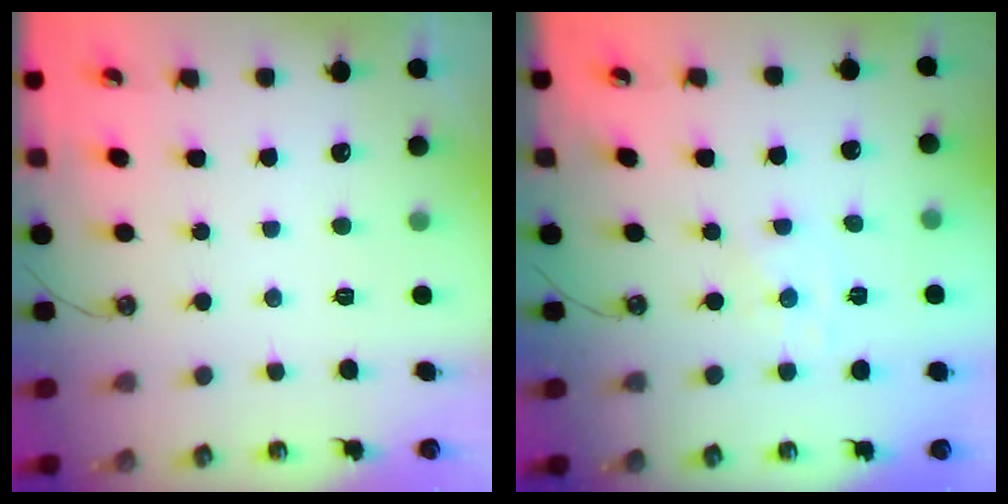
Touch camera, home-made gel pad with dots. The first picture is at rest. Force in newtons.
{"total": 1.5, "press": 1.5, "slide": 0.2}